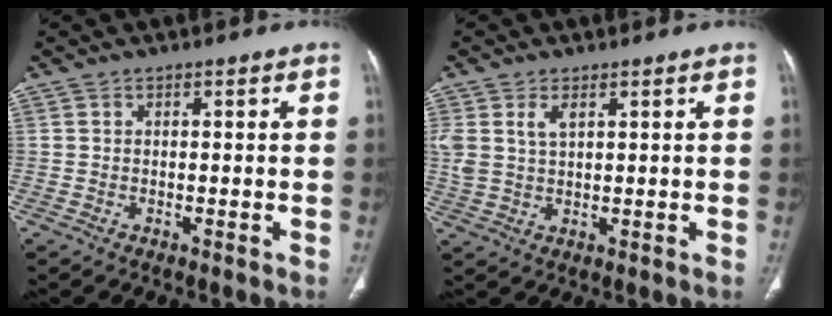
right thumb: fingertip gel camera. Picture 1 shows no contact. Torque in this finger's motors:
{"motor_torque": [0.07, 0.06, 0.46, 0.62, 0.15]}